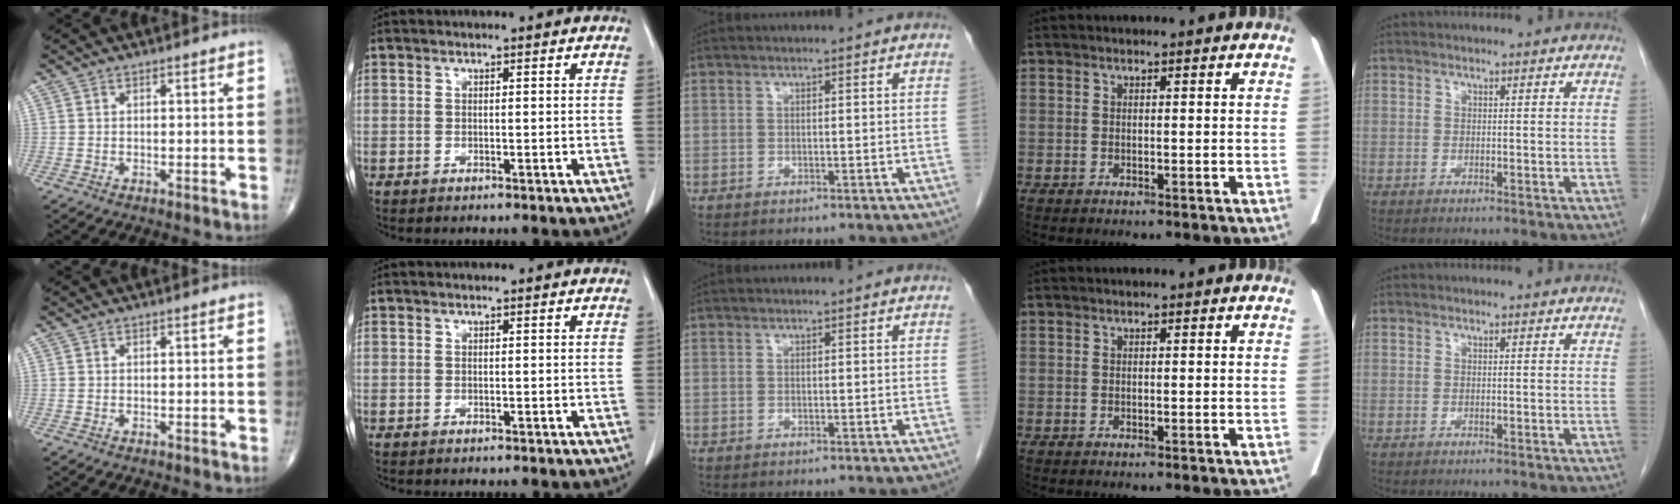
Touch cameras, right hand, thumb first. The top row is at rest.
{}